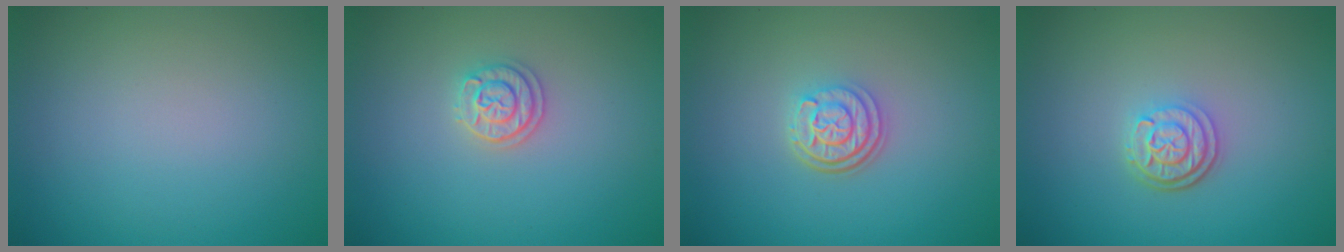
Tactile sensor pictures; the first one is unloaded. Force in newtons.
{"total": 2.1, "press": 2.0, "slide": 0.6}
{"total": 3.2, "press": 2.5, "slide": 2.1}
{"total": 3.0, "press": 2.5, "slide": 1.6}